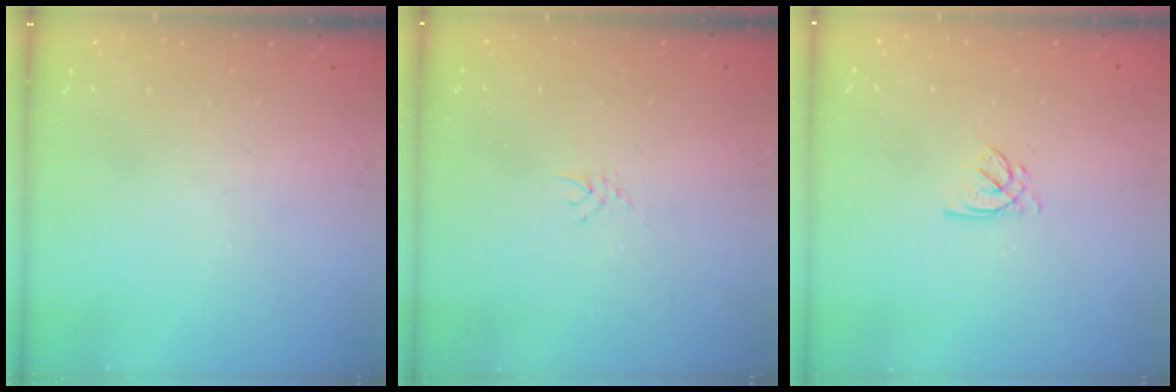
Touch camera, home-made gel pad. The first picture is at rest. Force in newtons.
{"total": 2.4, "press": 2.4, "slide": 0.4}
{"total": 2.3, "press": 2.3, "slide": 0.3}